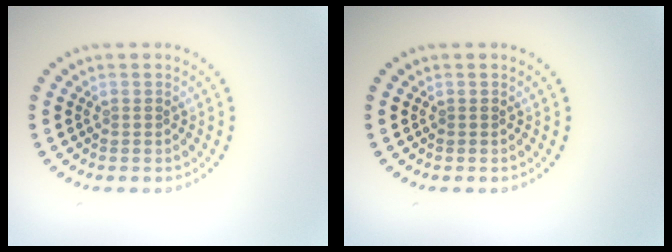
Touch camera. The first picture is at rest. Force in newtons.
{"total": 0.0}